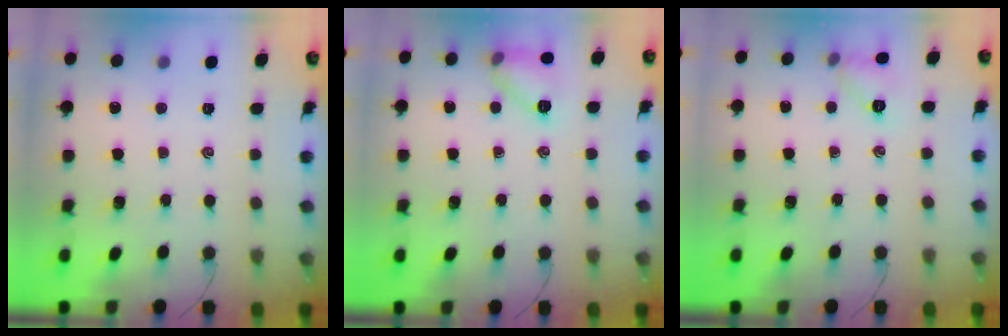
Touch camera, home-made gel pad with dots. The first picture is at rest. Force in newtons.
{"total": 9.7, "press": 9.6, "slide": 1.4}
{"total": 6.9, "press": 6.7, "slide": 1.6}